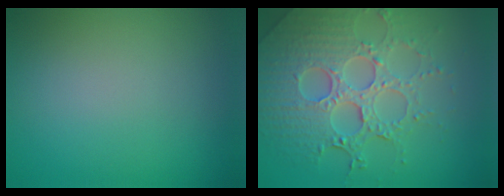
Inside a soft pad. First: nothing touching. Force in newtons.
{"total": 7.7, "press": 5.7, "slide": 5.2}